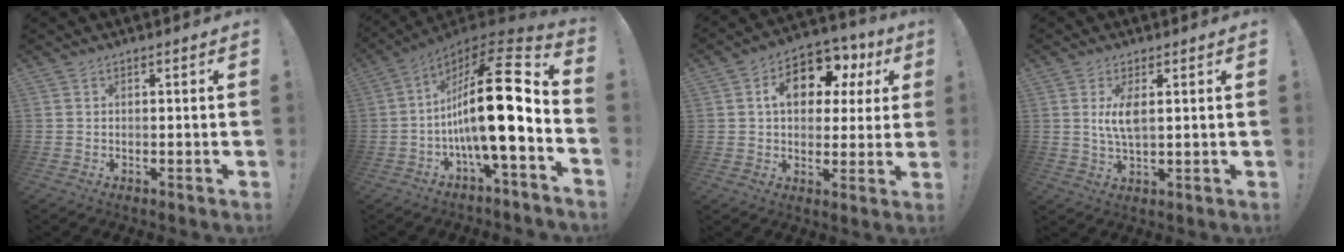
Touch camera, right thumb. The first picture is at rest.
{"total": 22.5, "force": [-1.3, 5.6, 21.8], "torque": [-0.352, -0.005, -0.028]}
{"total": 13.8, "force": [5.3, 8.9, 9.2], "torque": [-0.135, -0.019, 0.092]}
{"total": 7.0, "force": [1.2, 2.8, 6.3], "torque": [-0.109, -0.010, 0.013]}